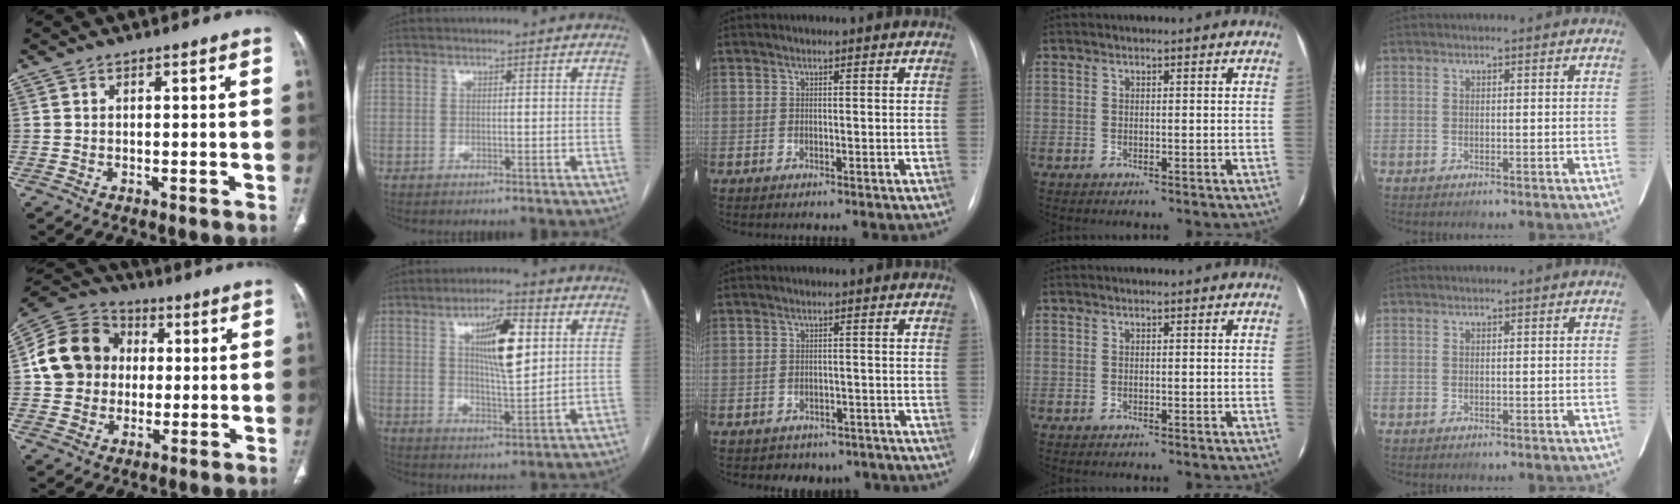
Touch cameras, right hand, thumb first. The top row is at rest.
{"thumb": {"total": 14.3, "force": [1.3, 12.6, 6.7], "torque": [-0.109, 0.022, 0.015]}, "index": {"total": 9.6, "force": [3.0, 2.1, 8.8], "torque": [-0.151, 0.003, 0.055]}, "middle": {"total": 5.8, "force": [-4.6, 3.5, 0.2], "torque": [0.006, 0.019, -0.049]}}